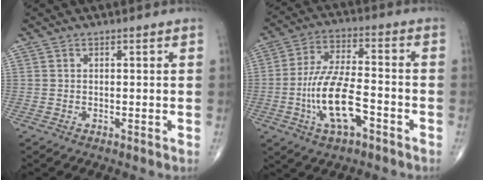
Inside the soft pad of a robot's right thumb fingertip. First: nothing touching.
{"total": 13.5, "force": [-4.6, 5.5, 11.4], "torque": [-0.220, 0.032, -0.085]}